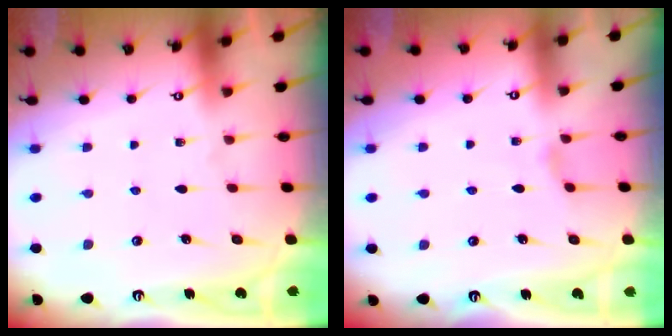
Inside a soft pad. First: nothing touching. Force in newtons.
{"total": 0.8, "press": 0.7, "slide": 0.3}